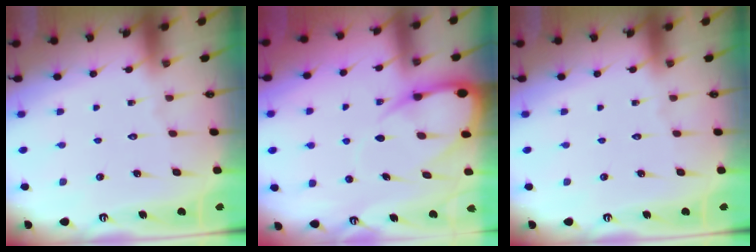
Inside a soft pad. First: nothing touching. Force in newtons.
{"total": 9.8, "press": 9.8, "slide": 1.1}
{"total": 0.0}